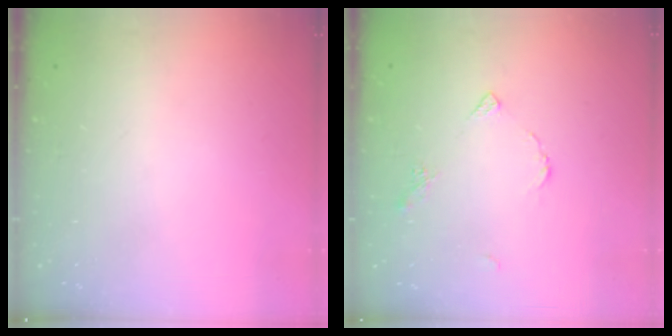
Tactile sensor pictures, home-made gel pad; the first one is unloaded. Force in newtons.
{"total": 4.9, "press": 4.9, "slide": 0.7}